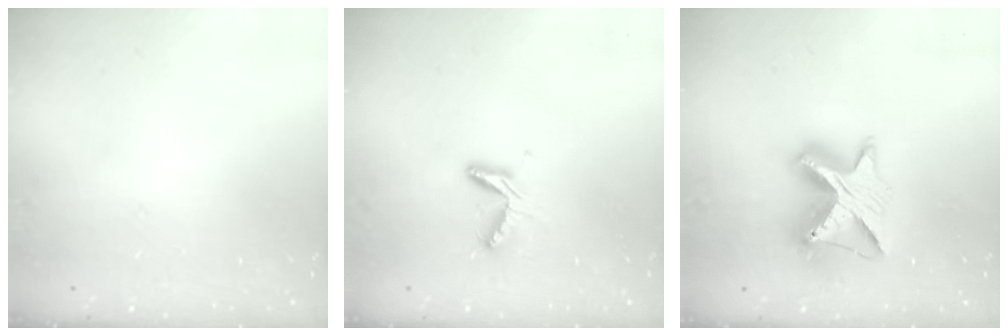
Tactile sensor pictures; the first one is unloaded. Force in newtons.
{"total": 5.7, "press": 5.7, "slide": 0.5}
{"total": 11.1, "press": 11.1, "slide": 1.1}